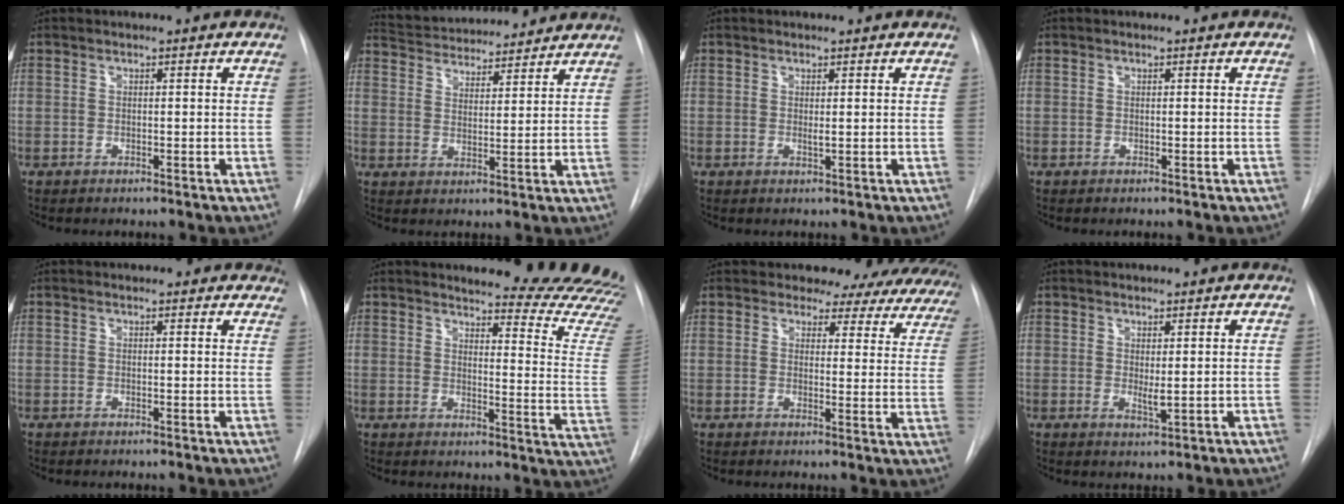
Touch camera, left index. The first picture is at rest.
{"total": 15.2, "force": [14.4, 2.9, 4.0], "torque": [-0.067, 0.027, 0.216]}
{"total": 0.9, "force": [0.6, 0.1, 0.6], "torque": [-0.014, -0.003, 0.010]}
{"total": 0.0}
{"total": 8.3, "force": [7.6, 2.9, 1.5], "torque": [0.011, 0.007, 0.064]}
{"total": 20.8, "force": [20.0, 0.8, 5.6], "torque": [-0.062, -0.158, 0.209]}
{"total": 17.7, "force": [16.2, 6.0, 3.8], "torque": [-0.029, -0.056, 0.158]}
{"total": 2.1, "force": [0.9, 0.5, 1.8], "torque": [-0.033, -0.007, 0.019]}